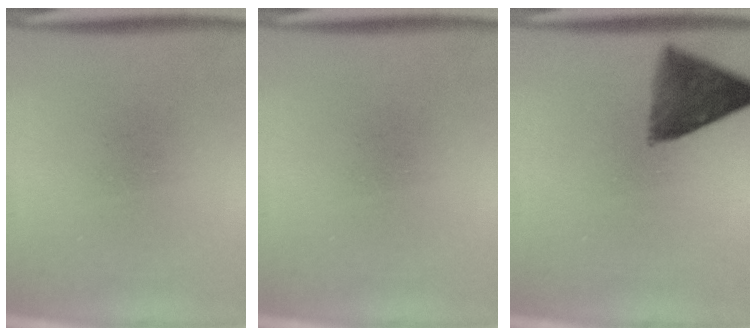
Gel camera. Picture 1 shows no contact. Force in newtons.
{"total": 0.0}
{"total": 8.7}